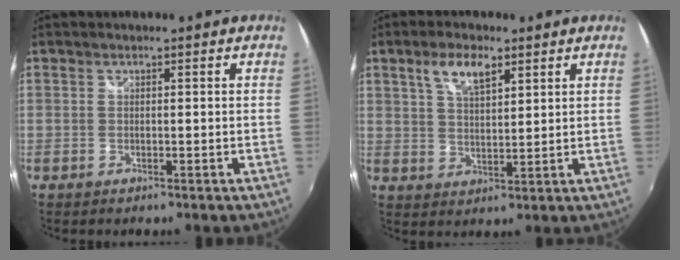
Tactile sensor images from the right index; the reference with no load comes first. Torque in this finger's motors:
{"motor_torque": [0.14, 0.09, 0.08, 0.05]}